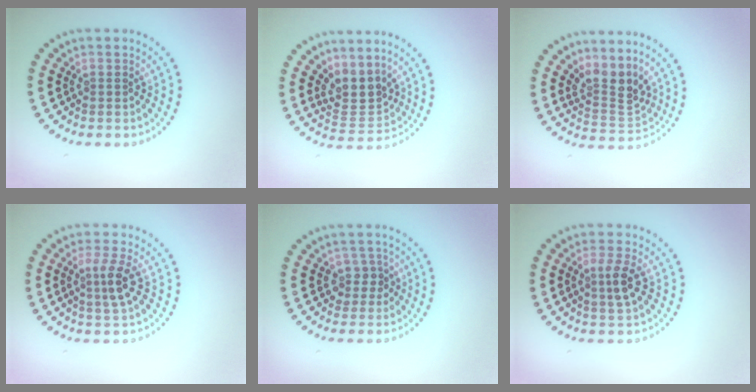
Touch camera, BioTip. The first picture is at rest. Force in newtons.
{"total": 3.2, "press": 2.4, "slide": 2.1}
{"total": 3.4, "press": 2.3, "slide": 2.4}
{"total": 2.7, "press": 2.5, "slide": 1.1}
{"total": 1.8, "press": 1.4, "slide": 1.1}
{"total": 2.6, "press": 2.4, "slide": 1.0}